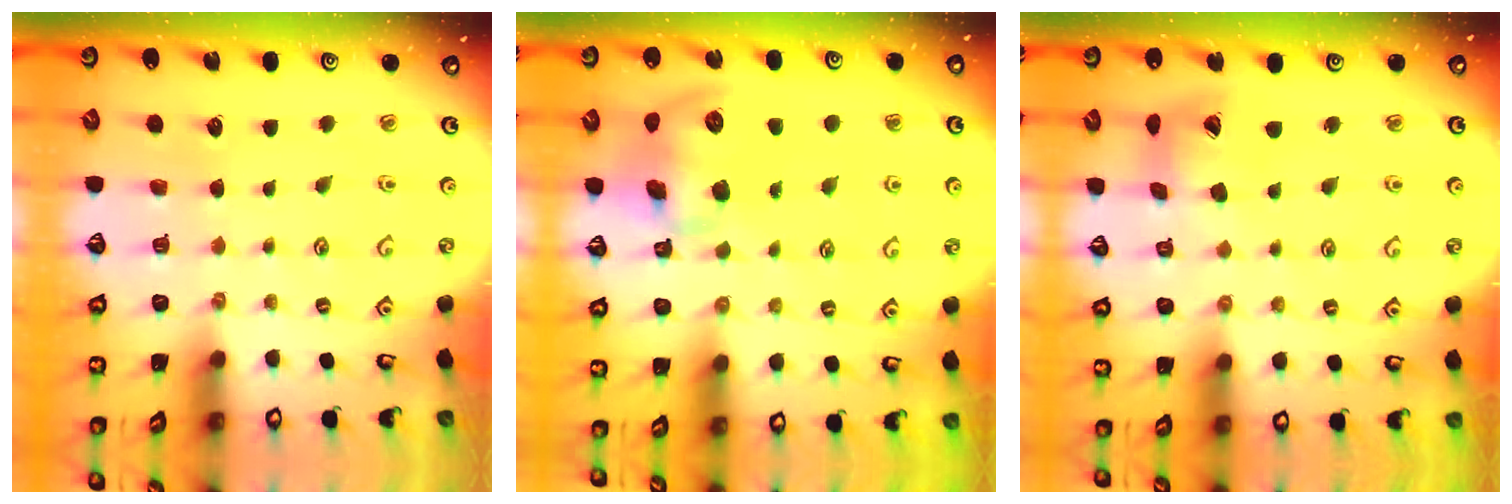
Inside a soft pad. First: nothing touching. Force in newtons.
{"total": 12.8, "press": 12.5, "slide": 2.6}
{"total": 12.2, "press": 12.1, "slide": 1.4}